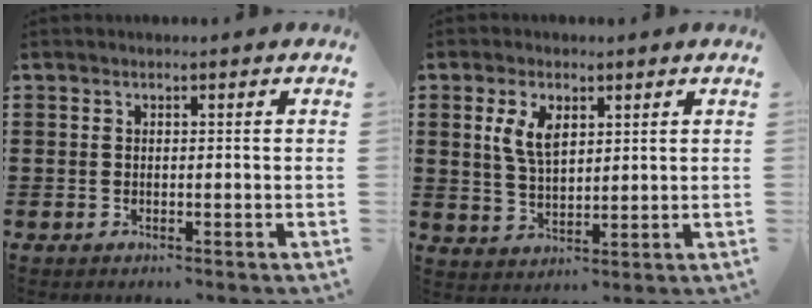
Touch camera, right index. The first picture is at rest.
{"total": 5.4, "force": [2.0, 2.8, 4.2], "torque": [-0.091, 0.009, 0.035]}